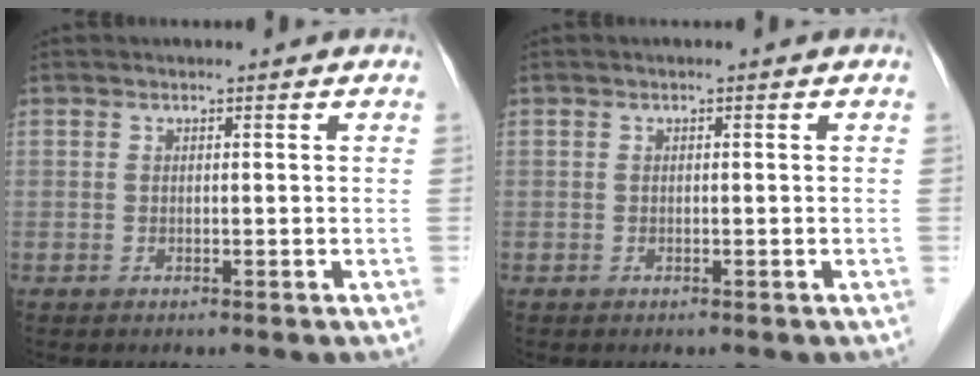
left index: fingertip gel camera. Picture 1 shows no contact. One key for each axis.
{"total": 0.0}